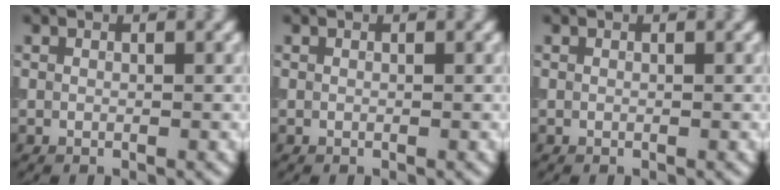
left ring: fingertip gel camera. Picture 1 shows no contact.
{"total": 0.0}
{"total": 0.0}